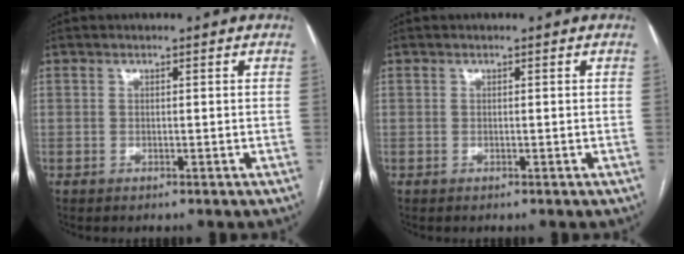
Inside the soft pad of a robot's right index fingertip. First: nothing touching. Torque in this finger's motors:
{"motor_torque": [0.03, -0.02, 0.00, 0.00]}